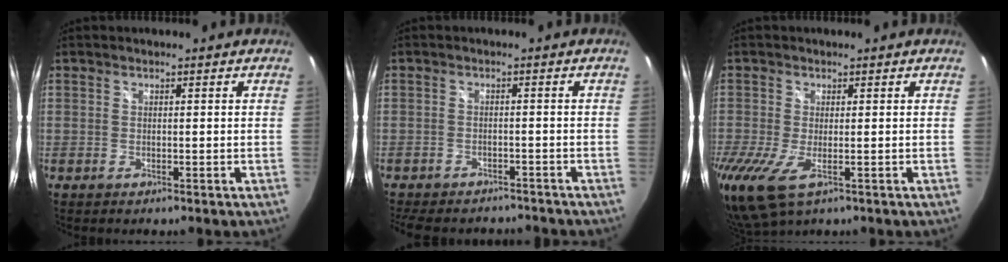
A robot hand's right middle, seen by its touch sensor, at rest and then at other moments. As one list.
[{"total": 11.2, "force": [-9.6, 3.9, 4.2], "torque": [-0.097, -0.011, -0.133]}, {"total": 5.9, "force": [-2.6, 2.1, 4.8], "torque": [-0.107, -0.025, -0.045]}]